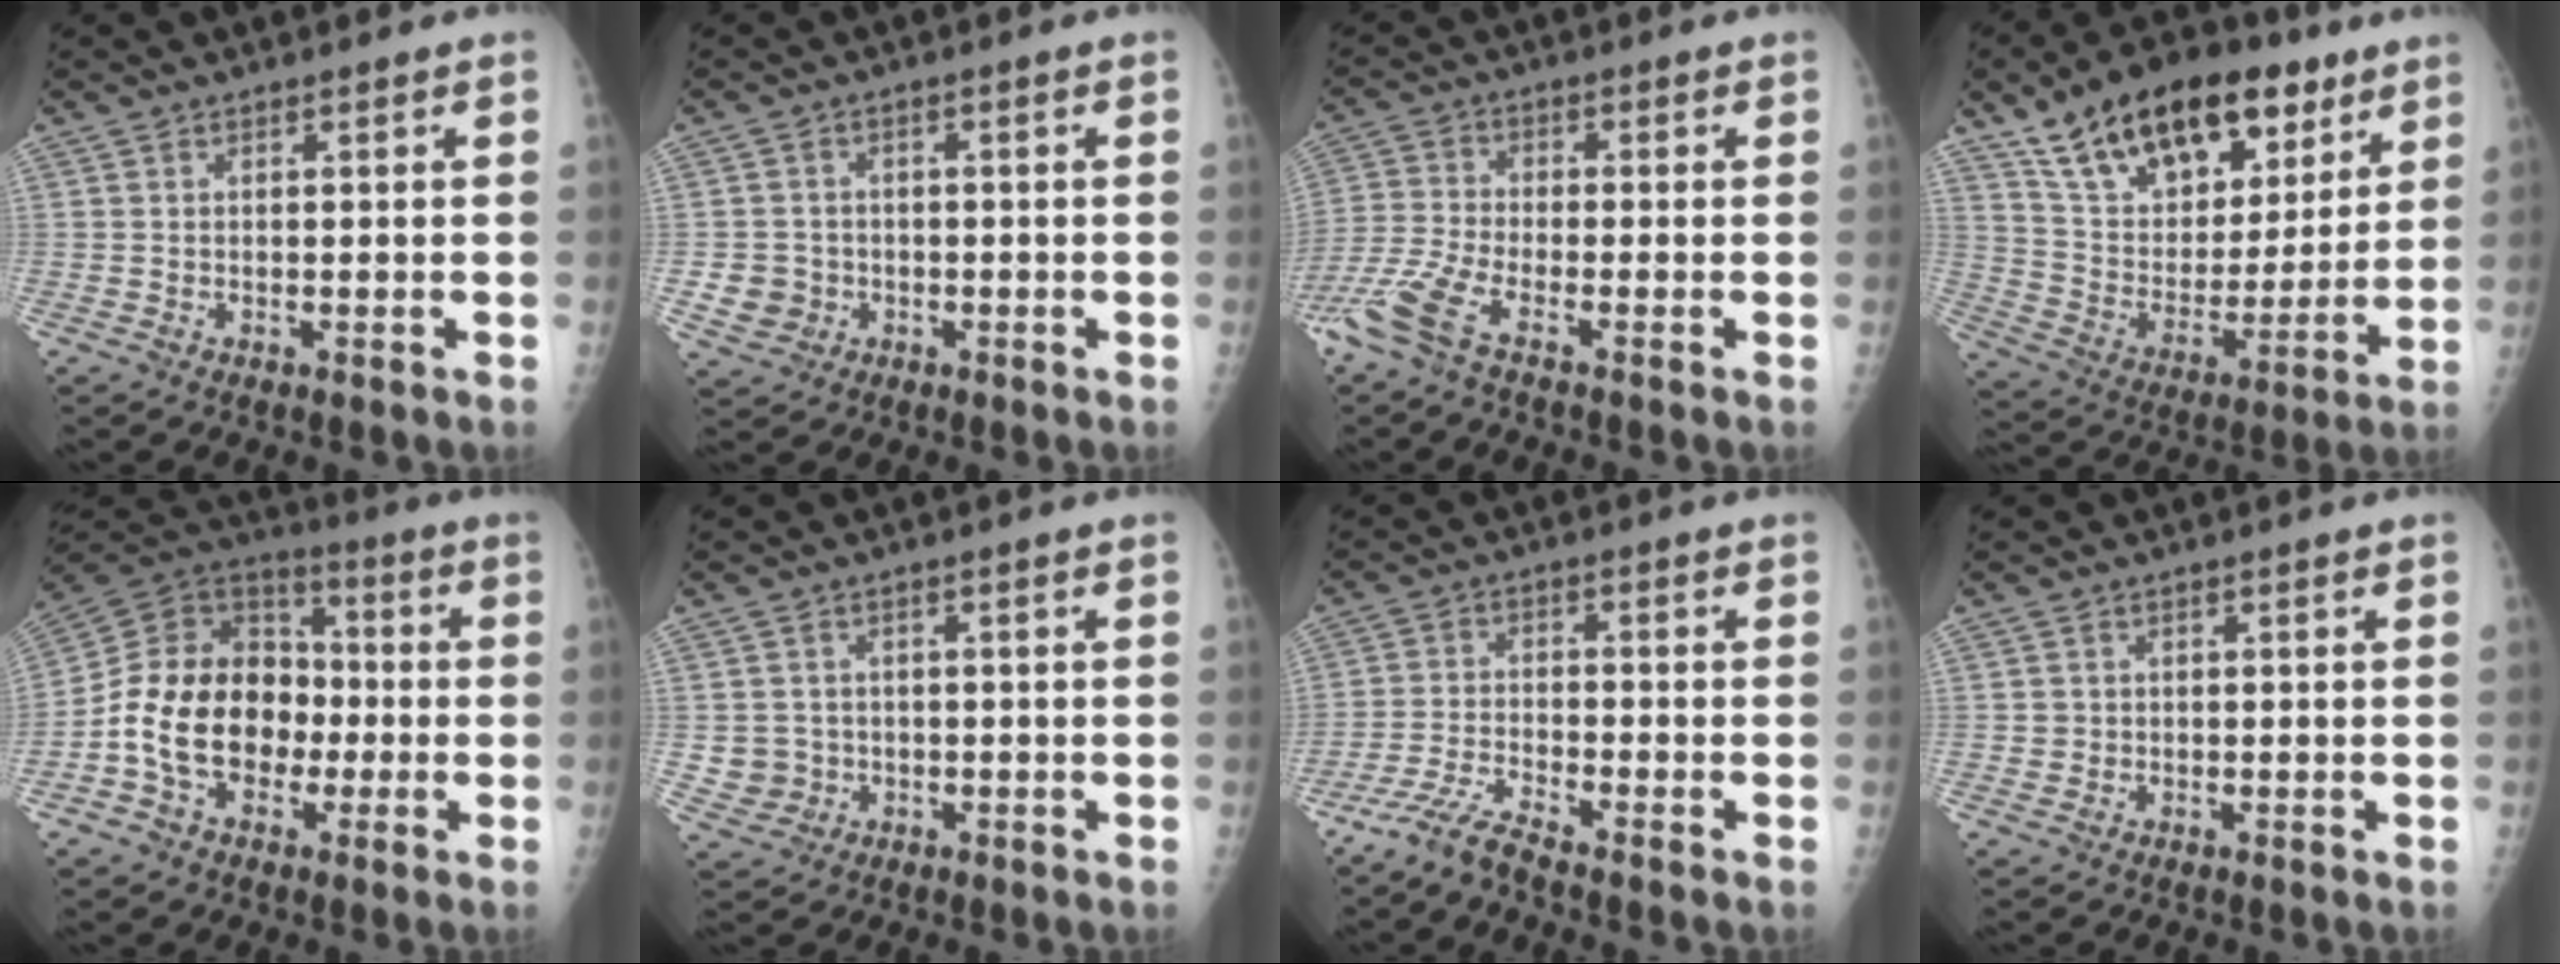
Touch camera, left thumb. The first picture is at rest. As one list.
[{"total": 4.5, "force": [-1.3, 4.2, 0.9], "torque": [-0.002, 0.007, -0.018]}, {"total": 8.3, "force": [-5.5, 1.7, 6.0], "torque": [-0.157, -0.003, -0.122]}, {"total": 25.8, "force": [15.3, 13.7, 15.7], "torque": [-0.223, -0.027, 0.261]}, {"total": 17.3, "force": [-3.6, 12.8, 11.1], "torque": [-0.170, 0.044, -0.069]}, {"total": 4.2, "force": [-0.6, 4.2, 0.5], "torque": [0.007, 0.005, -0.005]}, {"total": 5.2, "force": [-4.8, -0.2, 1.9], "torque": [-0.052, 0.010, -0.103]}, {"total": 1.3, "force": [-0.2, 1.3, -0.2], "torque": [0.008, 0.004, -0.003]}]